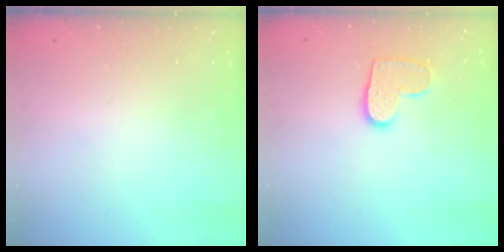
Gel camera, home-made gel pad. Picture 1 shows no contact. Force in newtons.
{"total": 9.8, "press": 9.8, "slide": 0.3}